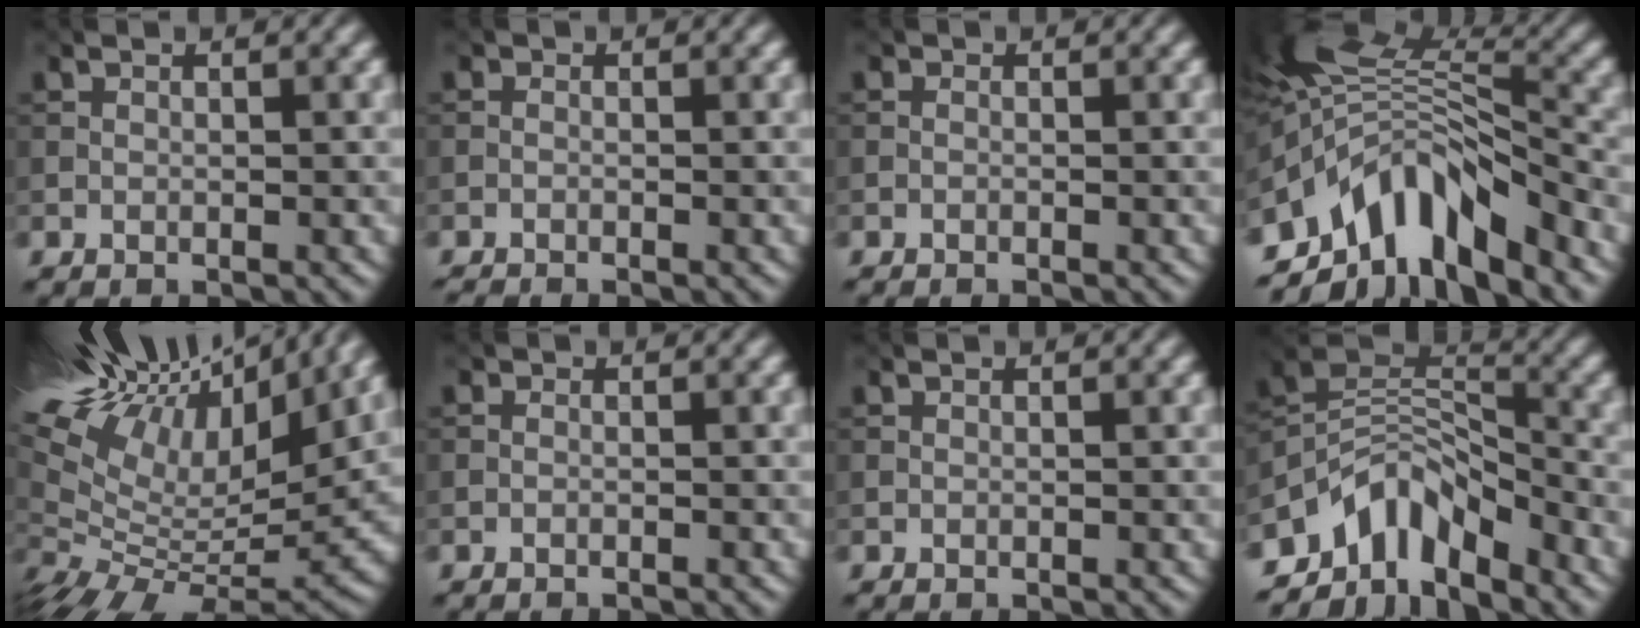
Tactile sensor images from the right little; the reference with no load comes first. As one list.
[{"total": 1.1, "force": [-1.1, 0.1, 0.3], "torque": [-0.007, -0.004, -0.025]}, {"total": 0.6, "force": [-0.5, 0.1, 0.1], "torque": [0.000, -0.001, -0.011]}, {"total": 10.7, "force": [-5.5, 5.4, 7.4], "torque": [-0.125, 0.013, -0.109]}, {"total": 19.0, "force": [9.6, 6.8, 15.0], "torque": [-0.246, 0.056, 0.173]}, {"total": 0.8, "force": [-0.7, 0.2, 0.2], "torque": [-0.002, -0.004, -0.016]}, {"total": 0.0}, {"total": 7.6, "force": [-5.8, 3.6, 3.5], "torque": [-0.041, -0.001, -0.122]}]